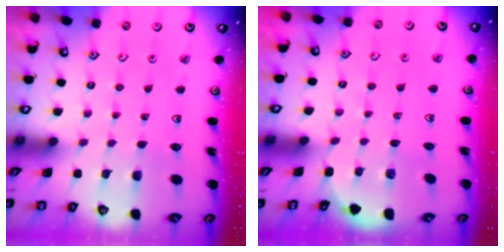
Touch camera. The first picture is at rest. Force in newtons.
{"total": 1.7, "press": 1.6, "slide": 0.1}